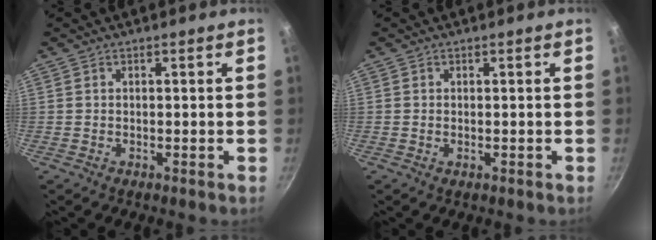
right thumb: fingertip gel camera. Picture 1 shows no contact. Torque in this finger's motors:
{"motor_torque": [-0.23, -0.03, -0.41, -0.17, 0.11]}